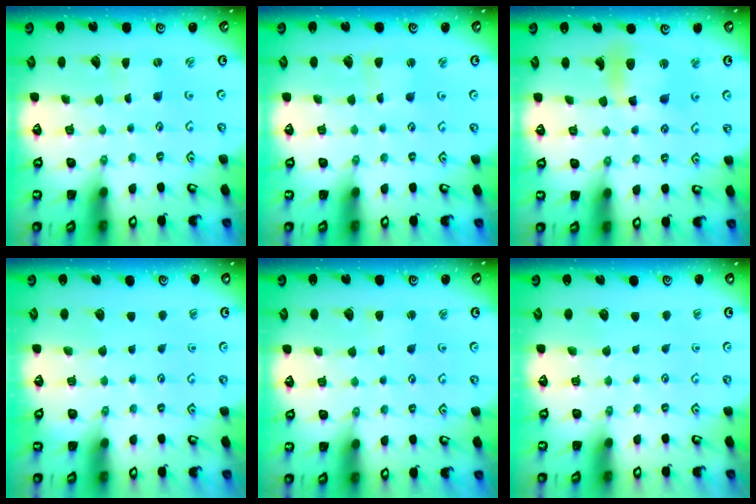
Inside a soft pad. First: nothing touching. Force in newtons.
{"total": 0.9, "press": 0.9, "slide": 0.1}
{"total": 10.9, "press": 10.7, "slide": 2.3}
{"total": 0.0}
{"total": 2.5, "press": 2.5, "slide": 0.4}
{"total": 0.0}